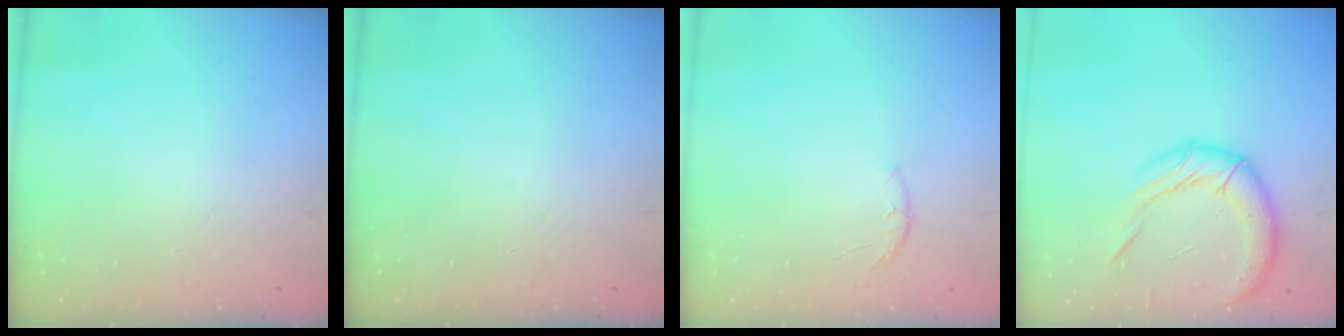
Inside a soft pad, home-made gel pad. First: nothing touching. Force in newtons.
{"total": 0.0}
{"total": 5.6, "press": 5.5, "slide": 1.1}
{"total": 16.1, "press": 15.9, "slide": 2.5}